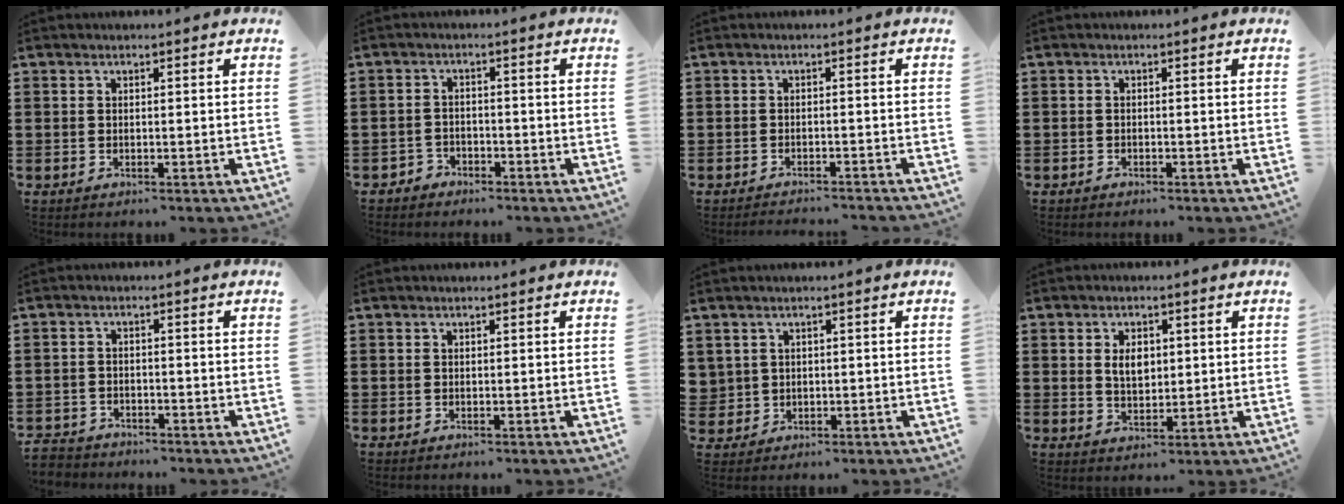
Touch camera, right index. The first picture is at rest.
{"total": 2.0, "force": [-1.7, 0.9, 0.0], "torque": [-0.008, 0.003, -0.039]}
{"total": 1.7, "force": [-1.7, -0.3, 0.1], "torque": [-0.004, 0.001, -0.034]}
{"total": 0.6, "force": [-0.6, 0.3, 0.0], "torque": [-0.002, 0.002, -0.013]}
{"total": 2.5, "force": [-2.4, 0.4, -0.2], "torque": [-0.005, -0.002, -0.054]}
{"total": 0.0}
{"total": 1.8, "force": [0.8, 1.6, -0.1], "torque": [-0.008, 0.009, 0.013]}
{"total": 4.0, "force": [0.9, 2.5, 3.0], "torque": [-0.058, 0.010, 0.012]}